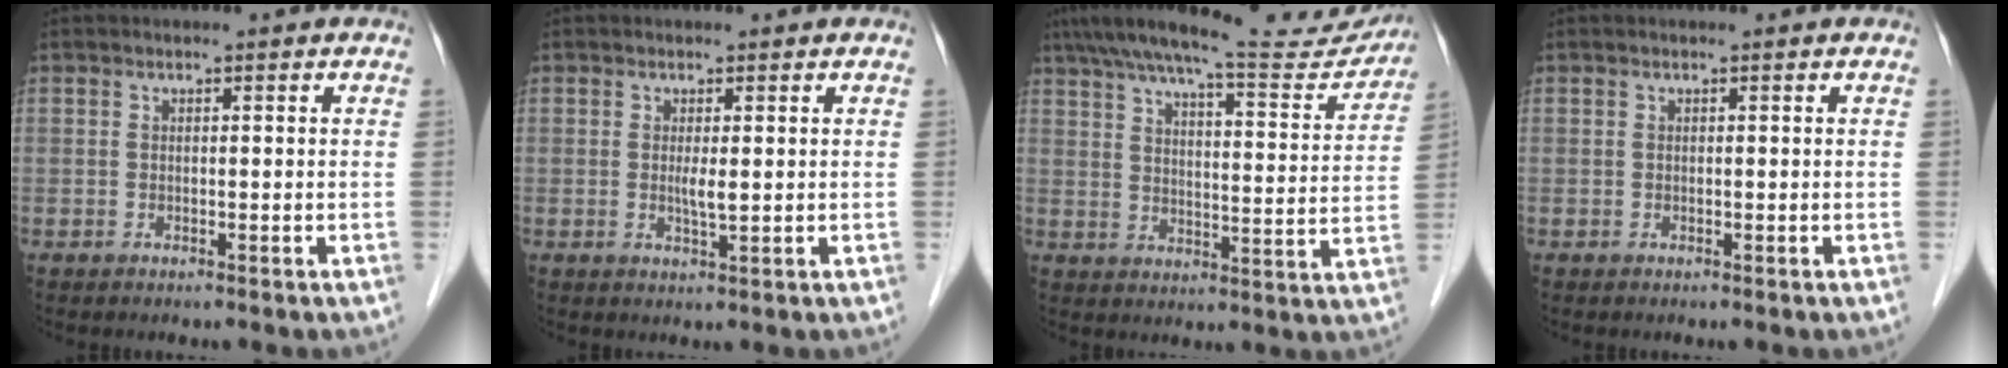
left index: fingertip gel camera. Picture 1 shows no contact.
{"total": 1.7, "force": [0.2, 0.2, 1.7], "torque": [-0.035, -0.006, 0.006]}
{"total": 20.0, "force": [18.2, 2.8, 7.7], "torque": [-0.119, -0.009, 0.242]}
{"total": 0.0}